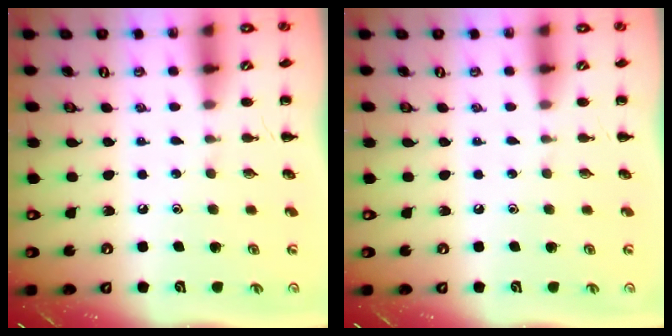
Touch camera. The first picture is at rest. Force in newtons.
{"total": 0.0}